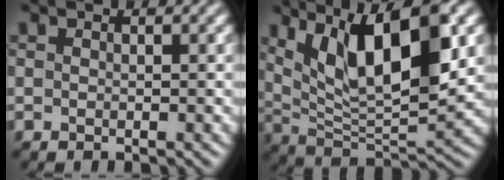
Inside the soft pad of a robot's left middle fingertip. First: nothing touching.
{"total": 10.6, "force": [4.1, 3.7, 9.1], "torque": [-0.149, -0.002, 0.074]}